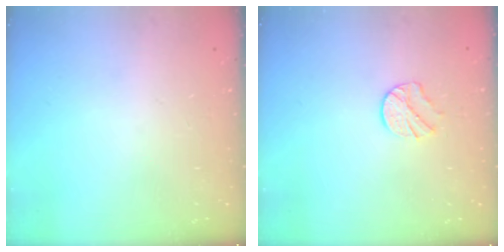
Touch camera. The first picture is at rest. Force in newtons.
{"total": 5.5, "press": 5.5, "slide": 0.6}